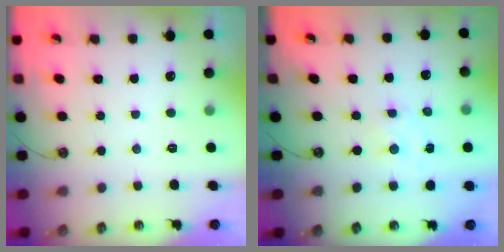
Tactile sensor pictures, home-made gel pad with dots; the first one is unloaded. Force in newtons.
{"total": 1.0, "press": 0.9, "slide": 0.2}